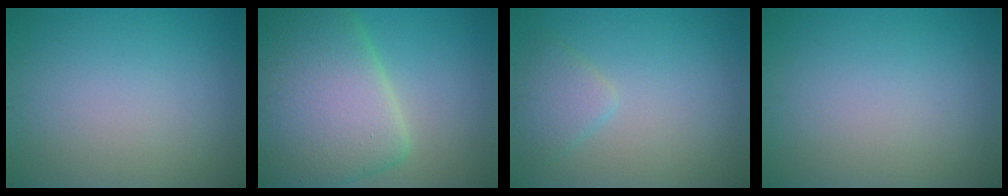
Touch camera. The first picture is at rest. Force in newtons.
{"total": 11.6, "press": 11.5, "slide": 0.9}
{"total": 2.3, "press": 2.3, "slide": 0.1}
{"total": 0.0}